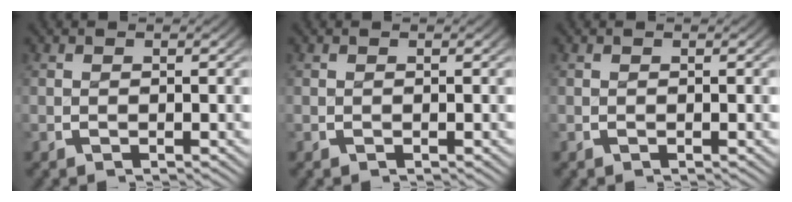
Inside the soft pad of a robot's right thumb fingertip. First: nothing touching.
{"total": 0.0}
{"total": 0.0}